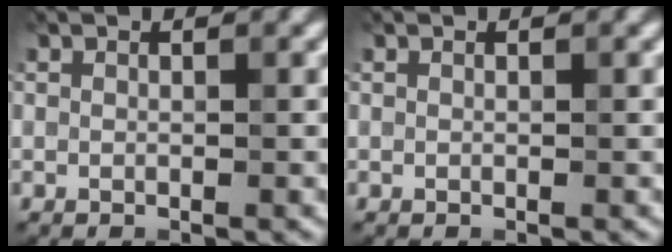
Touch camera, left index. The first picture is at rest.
{"total": 0.0}